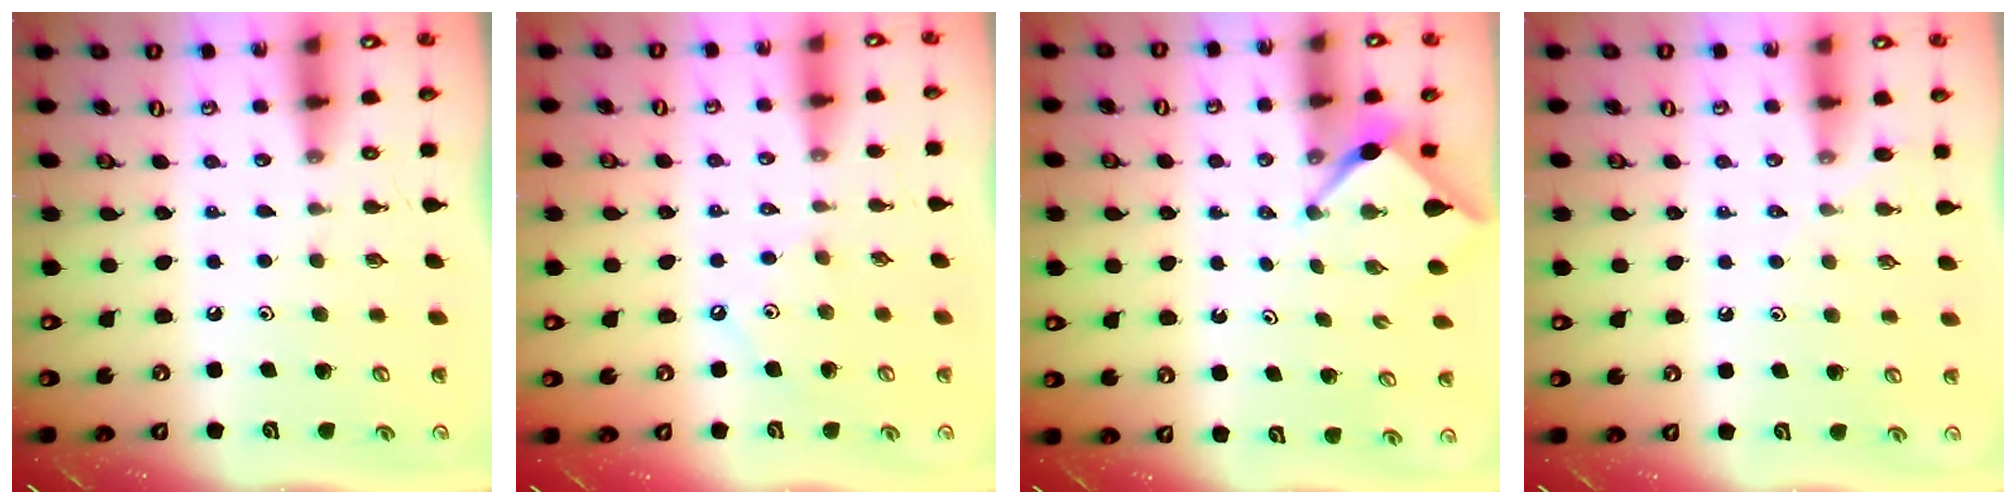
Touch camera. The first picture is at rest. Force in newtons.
{"total": 2.8, "press": 2.7, "slide": 0.6}
{"total": 2.5, "press": 2.5, "slide": 0.3}
{"total": 3.6, "press": 3.5, "slide": 0.6}